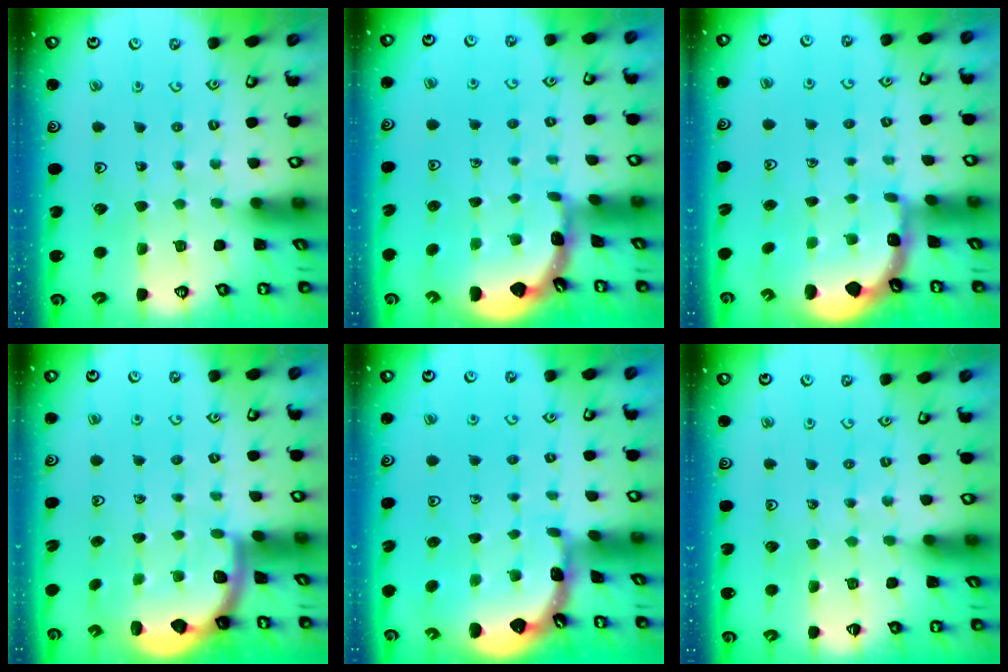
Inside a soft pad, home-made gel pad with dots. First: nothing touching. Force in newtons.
{"total": 1.7, "press": 1.7, "slide": 0.1}
{"total": 1.3, "press": 1.2, "slide": 0.4}
{"total": 2.0, "press": 2.0, "slide": 0.5}
{"total": 1.2, "press": 1.1, "slide": 0.2}
{"total": 2.1, "press": 2.1, "slide": 0.4}